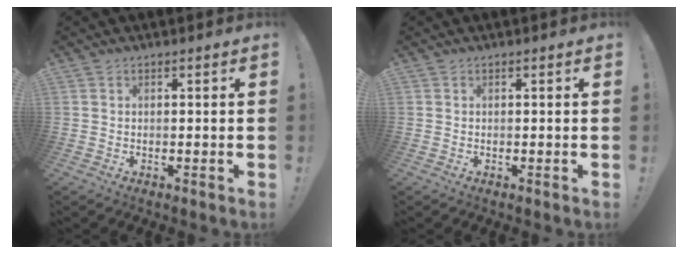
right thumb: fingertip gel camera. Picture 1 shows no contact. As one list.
[{"total": 0.0}]